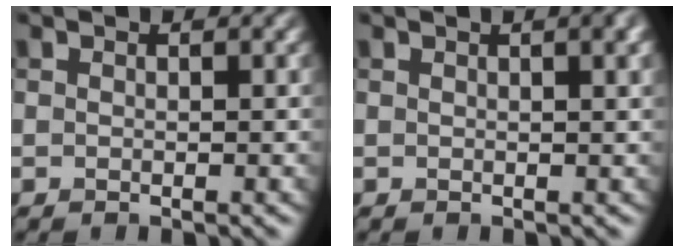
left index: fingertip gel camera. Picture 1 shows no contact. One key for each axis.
{"total": 3.8, "fx": 1.6, "fy": 1.4, "fz": 3.1, "tx": -0.022, "ty": 0.010, "tz": 0.012}